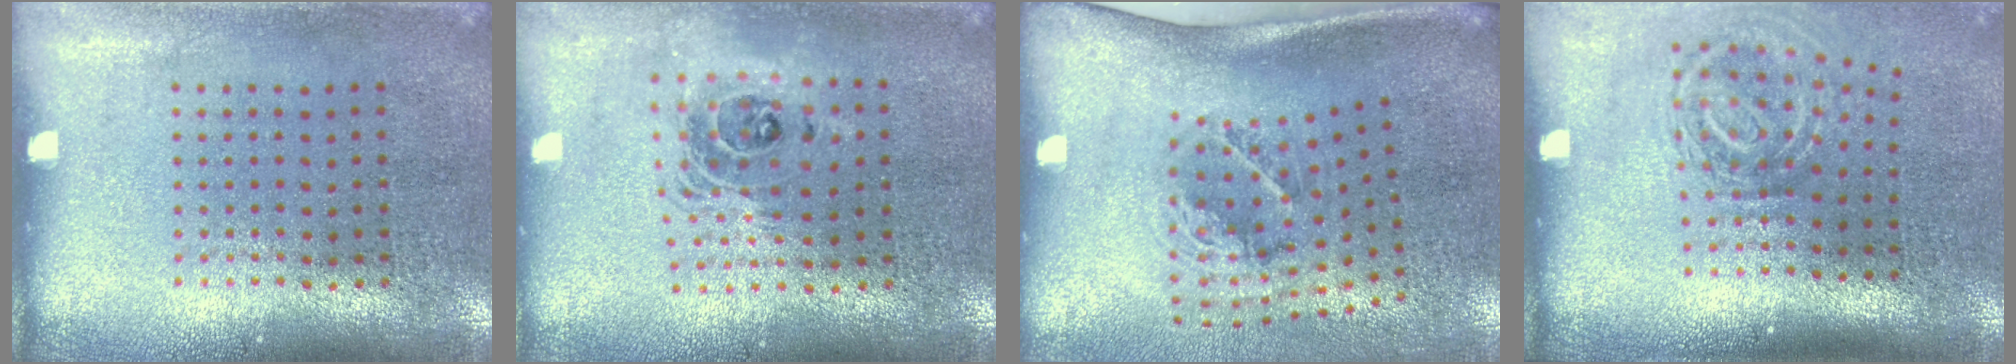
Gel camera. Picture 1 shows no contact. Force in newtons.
{"total": 1.7, "press": 1.4, "slide": 0.9}
{"total": 2.1, "press": 1.2, "slide": 1.7}
{"total": 1.9, "press": 1.2, "slide": 1.5}